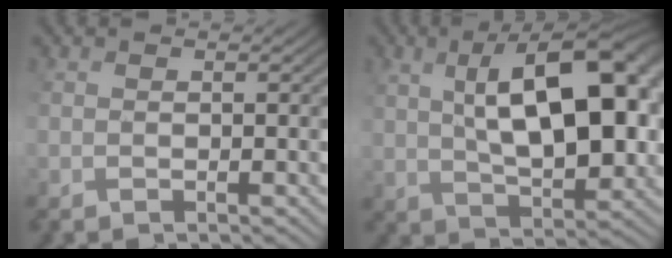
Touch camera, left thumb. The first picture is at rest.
{"total": 13.0, "force": [4.1, 6.2, 10.7], "torque": [-0.142, 0.023, 0.069]}